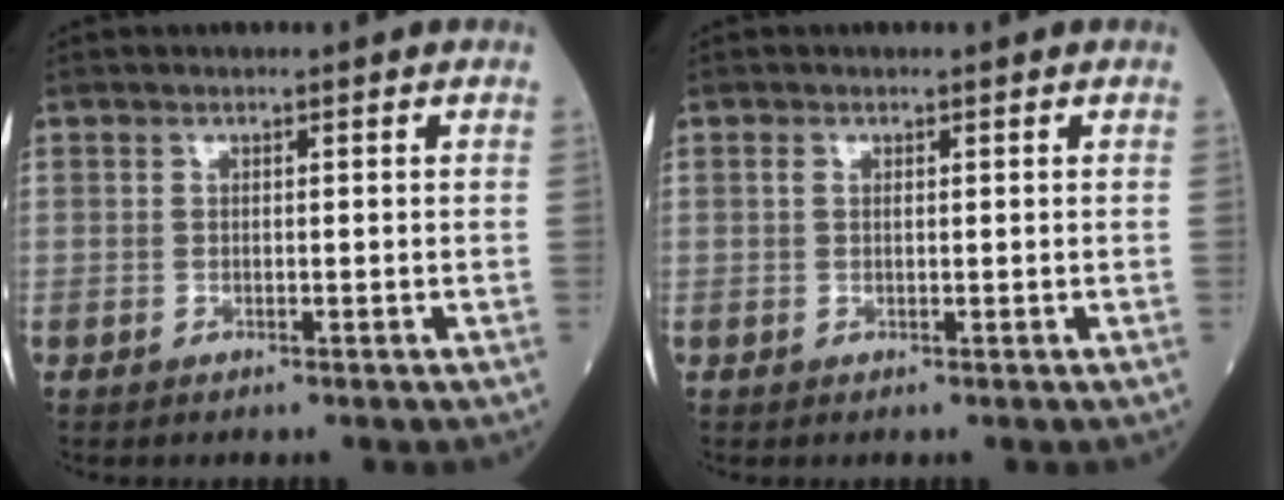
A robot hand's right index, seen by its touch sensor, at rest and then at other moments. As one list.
[{"total": 0.8, "force": [0.3, 0.4, 0.6], "torque": [-0.018, 0.006, 0.006]}]